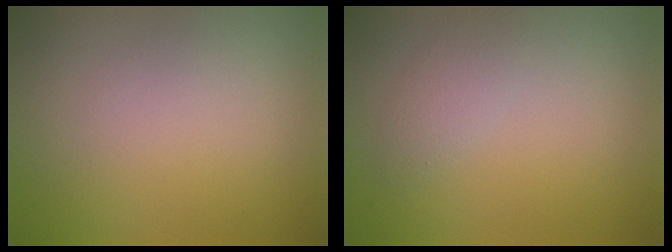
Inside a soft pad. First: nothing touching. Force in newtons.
{"total": 1.9, "press": 1.9, "slide": 0.1}